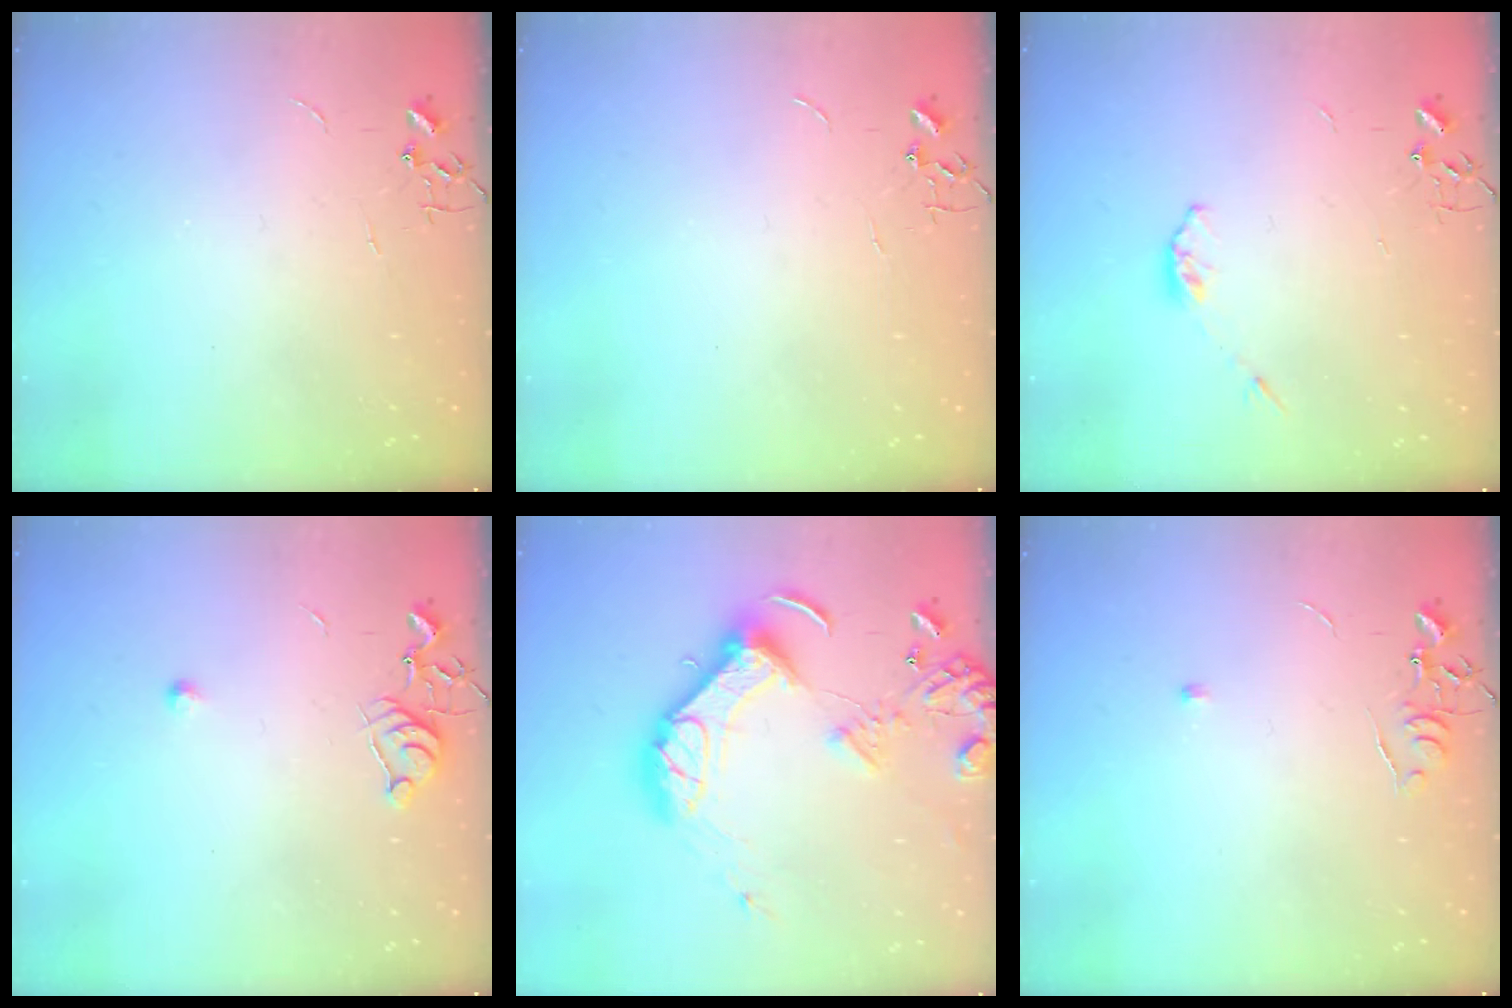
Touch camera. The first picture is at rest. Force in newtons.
{"total": 0.0}
{"total": 3.3, "press": 3.3, "slide": 0.6}
{"total": 6.3, "press": 6.2, "slide": 0.8}
{"total": 16.3, "press": 16.1, "slide": 2.7}
{"total": 5.0, "press": 4.9, "slide": 0.6}